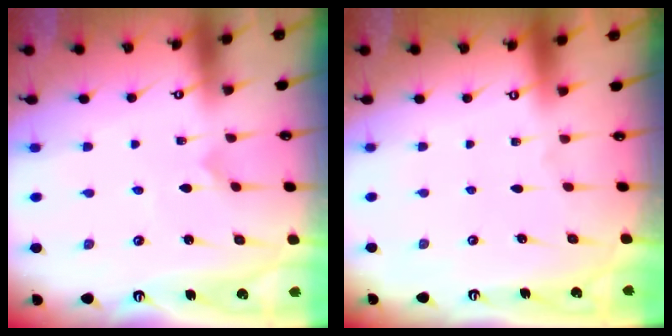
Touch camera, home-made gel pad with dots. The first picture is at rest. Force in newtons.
{"total": 0.0}